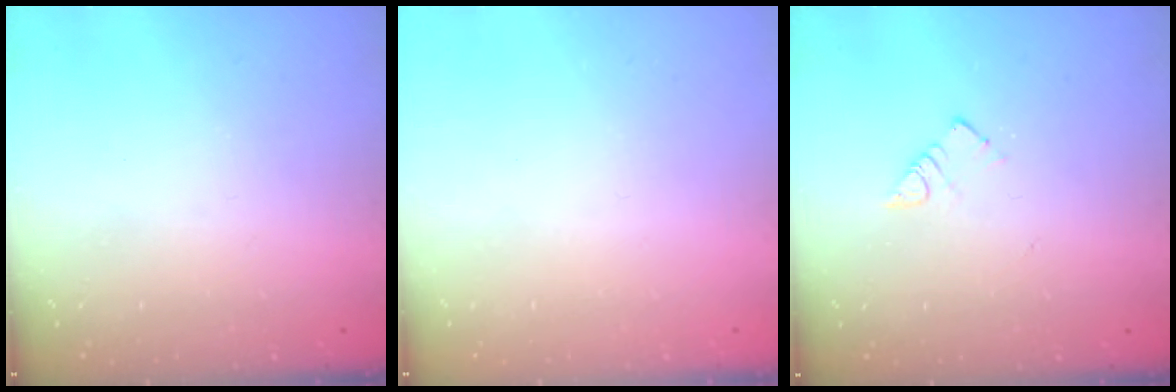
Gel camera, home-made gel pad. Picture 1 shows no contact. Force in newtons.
{"total": 1.7, "press": 1.7, "slide": 0.1}
{"total": 3.9, "press": 3.9, "slide": 0.2}